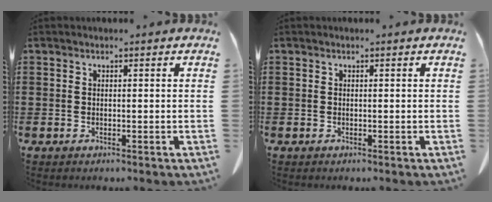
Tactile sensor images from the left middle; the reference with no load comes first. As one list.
[{"total": 0.0}]